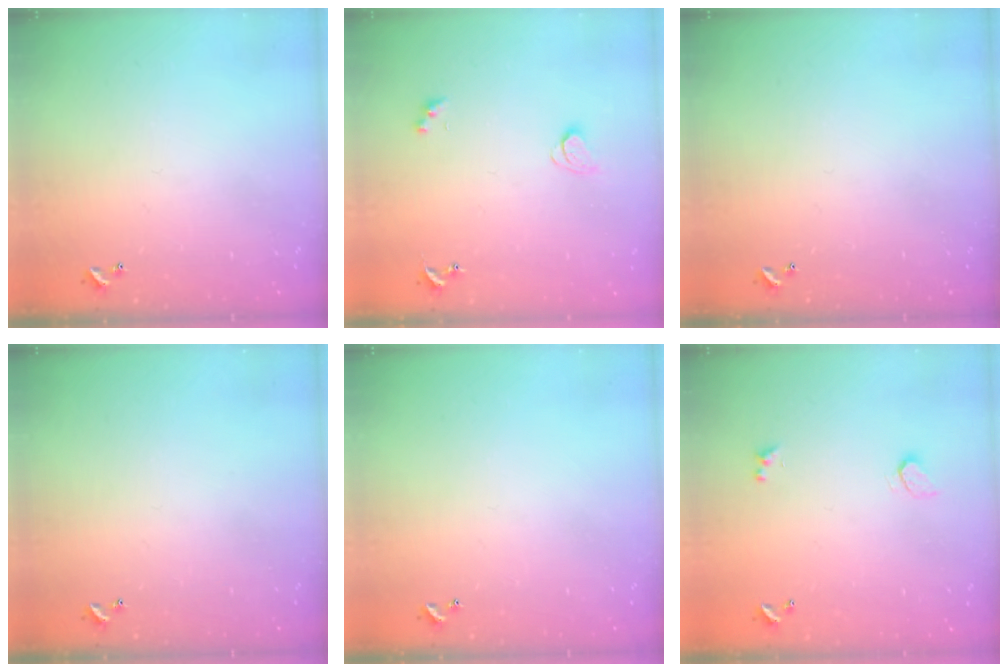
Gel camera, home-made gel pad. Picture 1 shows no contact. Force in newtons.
{"total": 2.1, "press": 2.1, "slide": 0.4}
{"total": 0.0}
{"total": 0.0}
{"total": 0.0}
{"total": 0.9, "press": 0.8, "slide": 0.4}